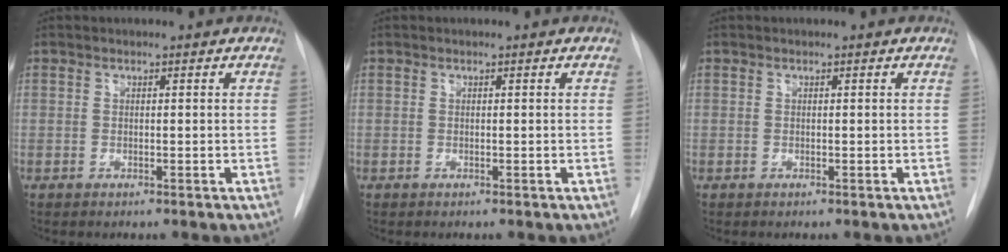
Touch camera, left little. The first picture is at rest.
{"total": 0.0}
{"total": 0.0}